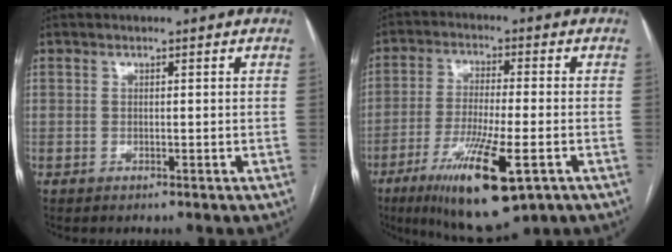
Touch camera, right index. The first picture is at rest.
{"total": 14.6, "force": [-6.9, 2.5, 12.6], "torque": [-0.236, -0.033, -0.109]}